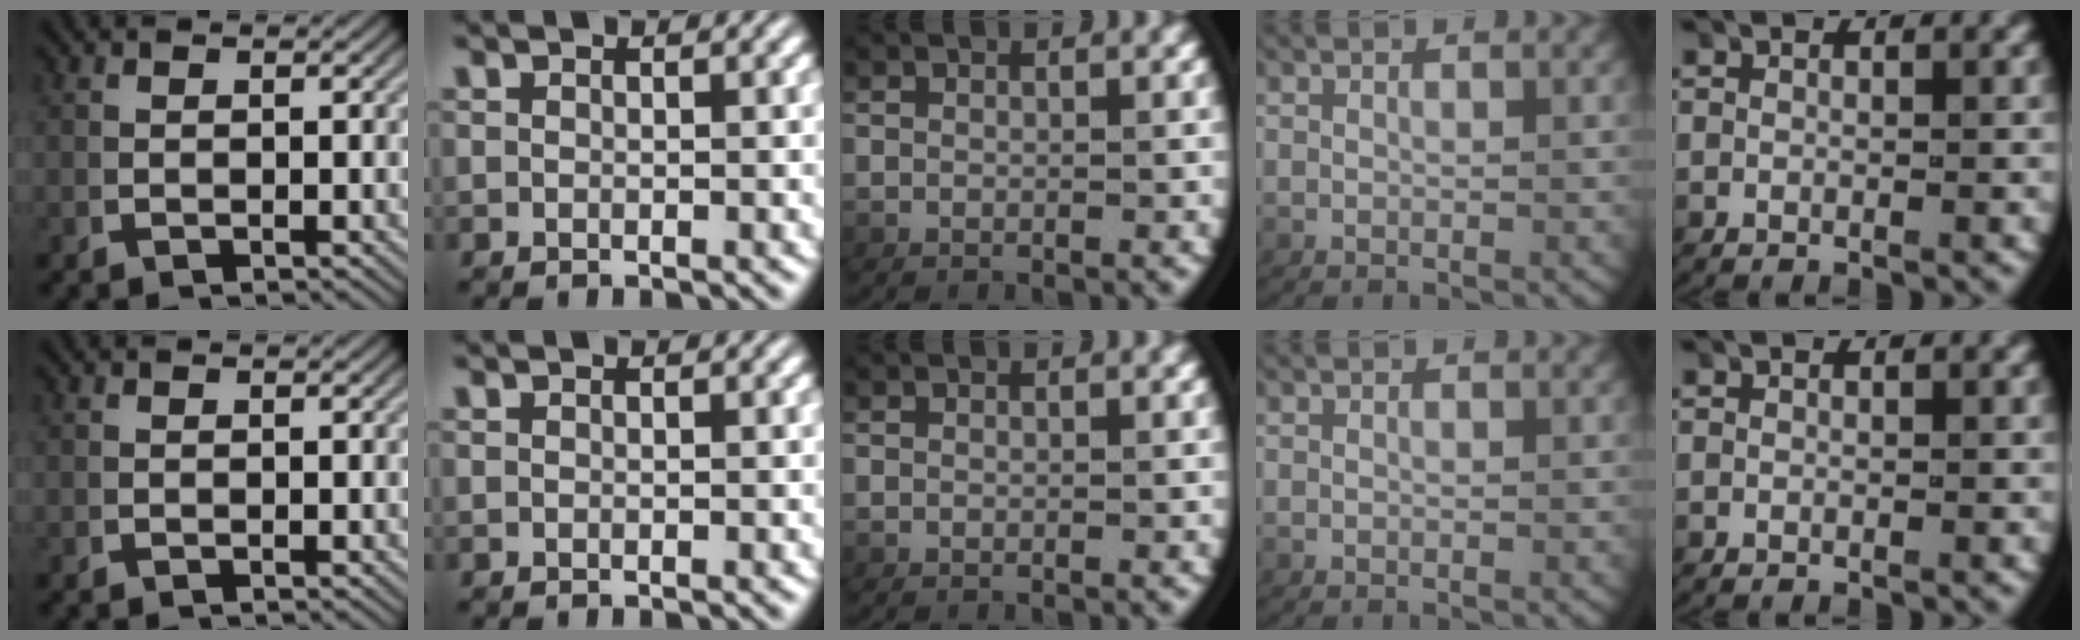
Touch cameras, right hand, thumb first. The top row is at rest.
{}